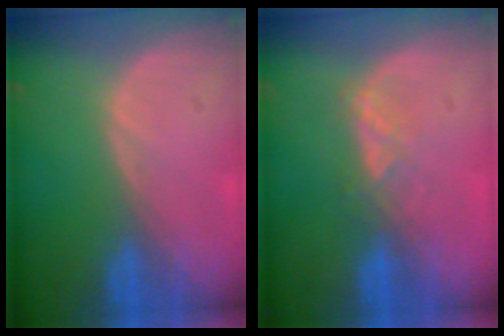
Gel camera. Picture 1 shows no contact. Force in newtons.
{"total": 2.9, "press": 2.8, "slide": 0.7}